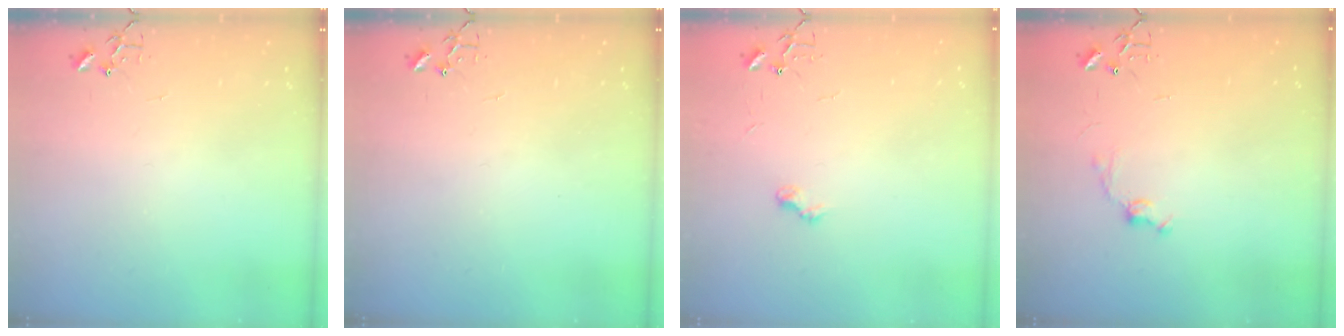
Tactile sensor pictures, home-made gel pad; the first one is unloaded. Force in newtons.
{"total": 0.0}
{"total": 5.4, "press": 5.4, "slide": 0.6}
{"total": 7.0, "press": 7.0, "slide": 0.9}